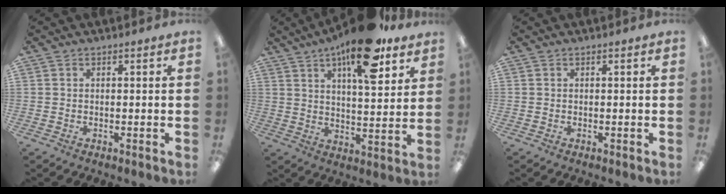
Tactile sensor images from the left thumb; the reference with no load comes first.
{"total": 16.4, "force": [10.5, 5.7, 11.3], "torque": [-0.167, -0.049, 0.169]}
{"total": 0.0}